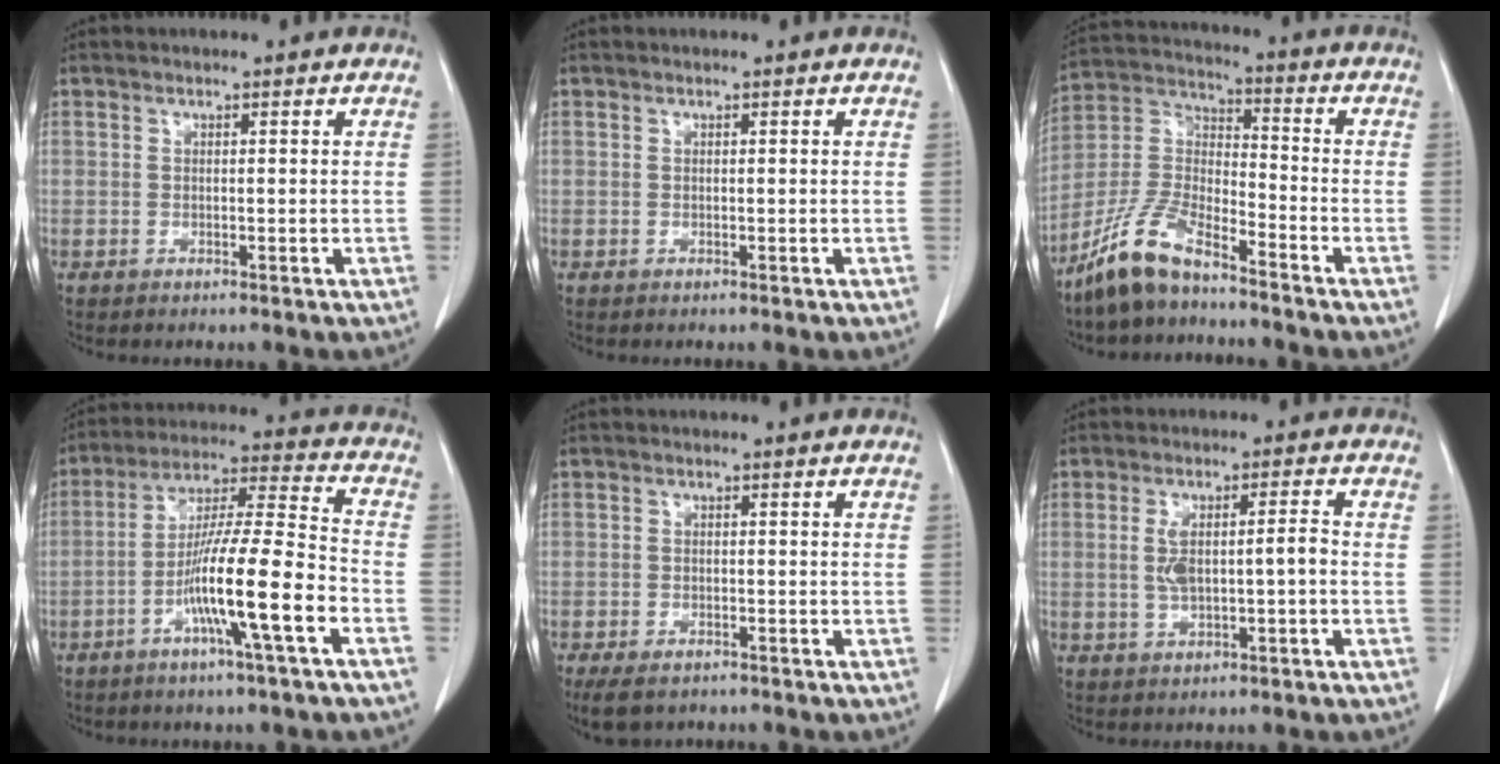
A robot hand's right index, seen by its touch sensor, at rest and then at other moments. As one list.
[{"total": 0.0}, {"total": 10.9, "force": [-8.7, 2.7, 5.9], "torque": [-0.142, 0.002, -0.175]}, {"total": 14.1, "force": [-5.5, -0.2, 13.0], "torque": [-0.232, 0.002, -0.102]}, {"total": 5.3, "force": [-4.0, 2.4, 2.4], "torque": [-0.042, -0.008, -0.059]}, {"total": 5.8, "force": [-0.4, 1.4, 5.7], "torque": [-0.112, 0.015, -0.001]}]